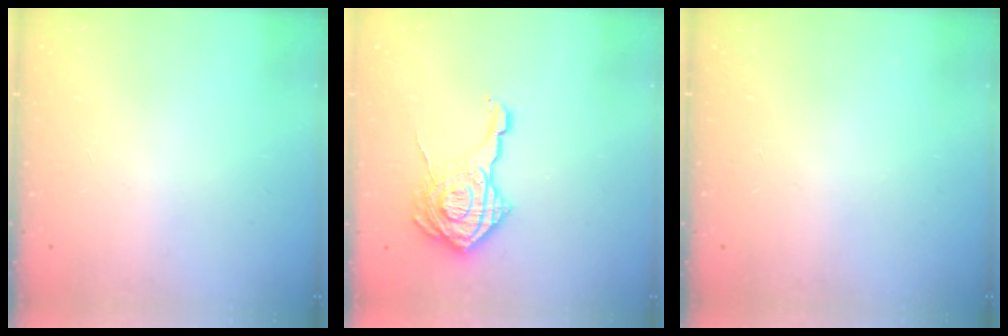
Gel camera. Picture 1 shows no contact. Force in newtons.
{"total": 18.4, "press": 18.3, "slide": 1.1}
{"total": 0.0}